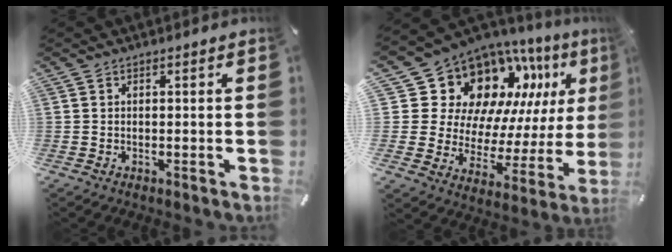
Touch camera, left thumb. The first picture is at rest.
{"total": 17.8, "force": [10.9, 12.4, 6.8], "torque": [-0.111, -0.106, 0.216]}